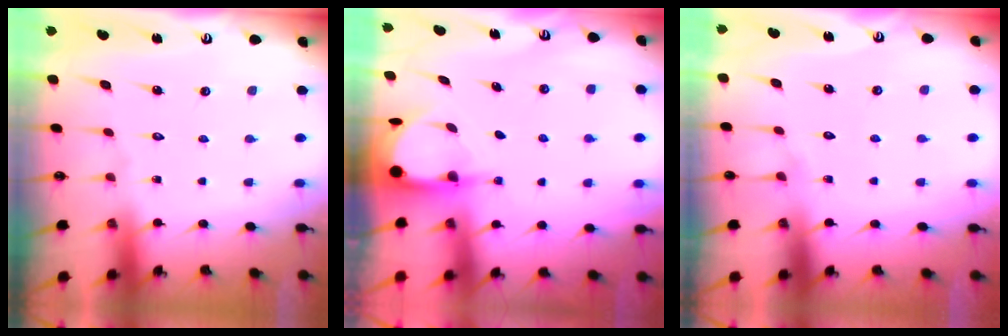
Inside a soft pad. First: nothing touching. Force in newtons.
{"total": 3.9, "press": 3.9, "slide": 0.4}
{"total": 2.9, "press": 2.9, "slide": 0.2}